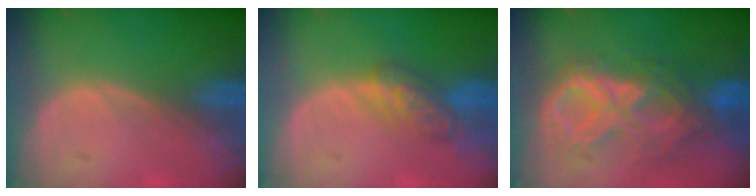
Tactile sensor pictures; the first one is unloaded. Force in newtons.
{"total": 5.3, "press": 4.8, "slide": 2.1}
{"total": 9.6, "press": 8.2, "slide": 5.0}